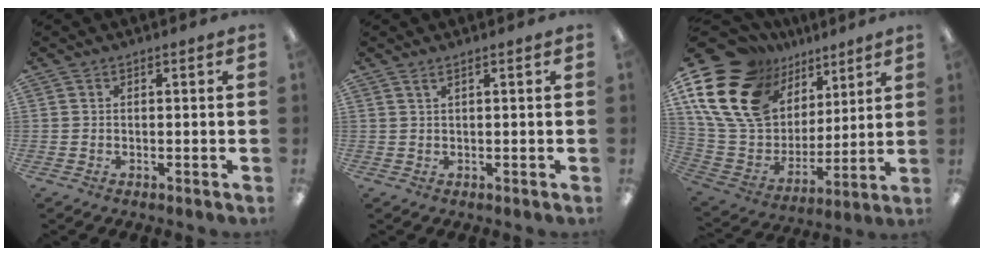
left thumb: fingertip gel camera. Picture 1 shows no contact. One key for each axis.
{"total": 1.2, "fx": 0.8, "fy": 0.0, "fz": 1.0, "tx": -0.021, "ty": 0.000, "tz": 0.014}
{"total": 22.0, "fx": 11.4, "fy": 14.7, "fz": 11.7, "tx": -0.262, "ty": -0.060, "tz": 0.223}